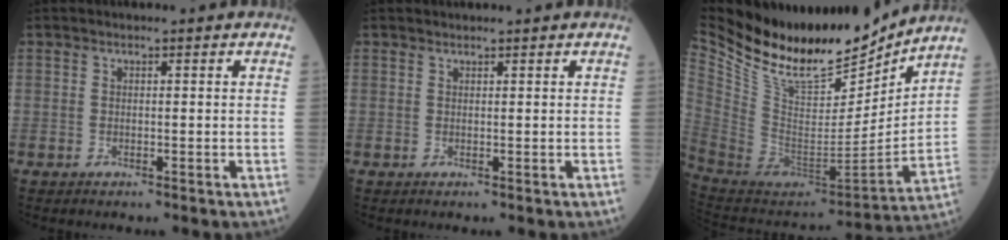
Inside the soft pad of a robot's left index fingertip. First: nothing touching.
{"total": 0.5, "force": [0.5, 0.1, -0.1], "torque": [-0.005, 0.000, 0.009]}
{"total": 26.0, "force": [21.2, 7.5, 13.0], "torque": [-0.260, -0.031, 0.359]}